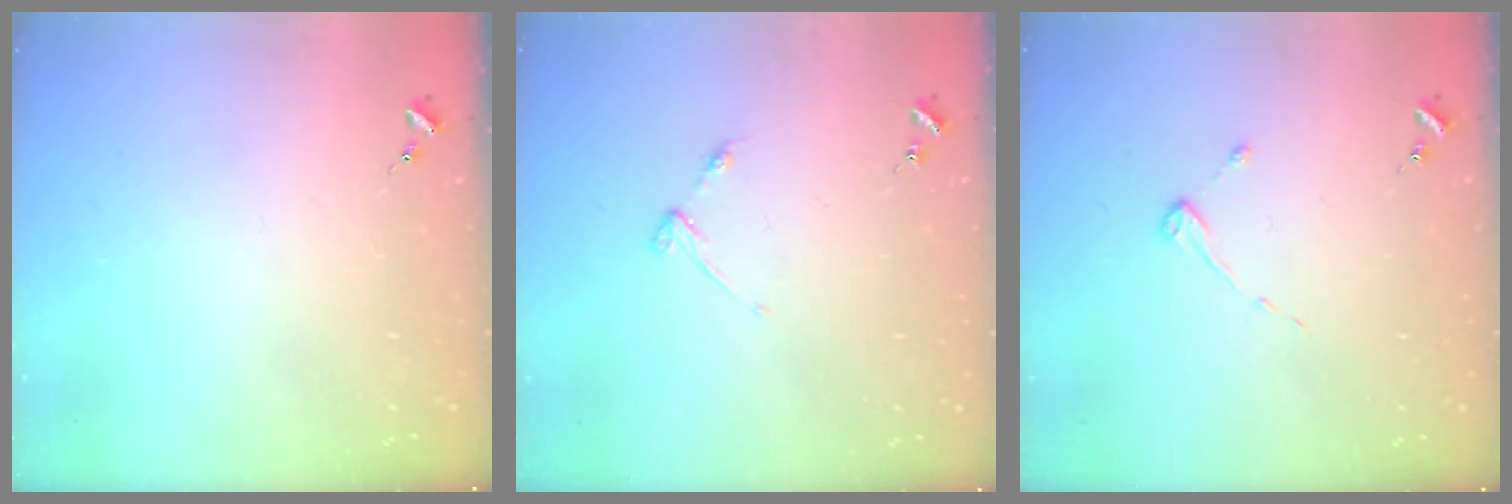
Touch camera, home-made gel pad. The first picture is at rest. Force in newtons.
{"total": 2.9, "press": 2.8, "slide": 0.4}
{"total": 2.9, "press": 2.8, "slide": 0.3}